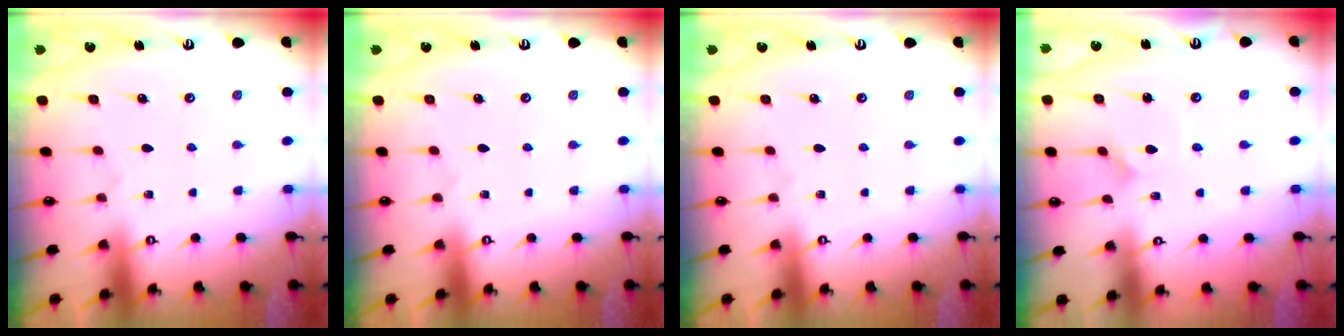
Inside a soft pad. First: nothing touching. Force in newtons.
{"total": 0.0}
{"total": 0.0}
{"total": 2.2, "press": 2.2, "slide": 0.2}